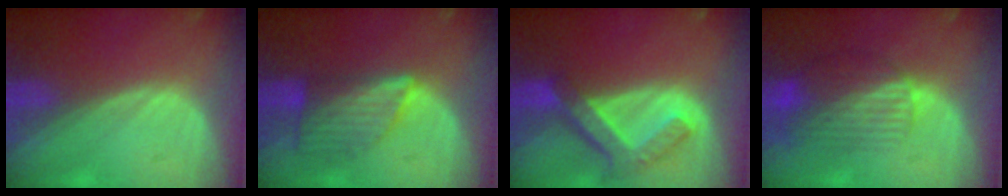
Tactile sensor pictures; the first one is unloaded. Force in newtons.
{"total": 6.6, "press": 6.5, "slide": 1.0}
{"total": 7.7, "press": 6.6, "slide": 3.9}
{"total": 8.5, "press": 7.2, "slide": 4.5}